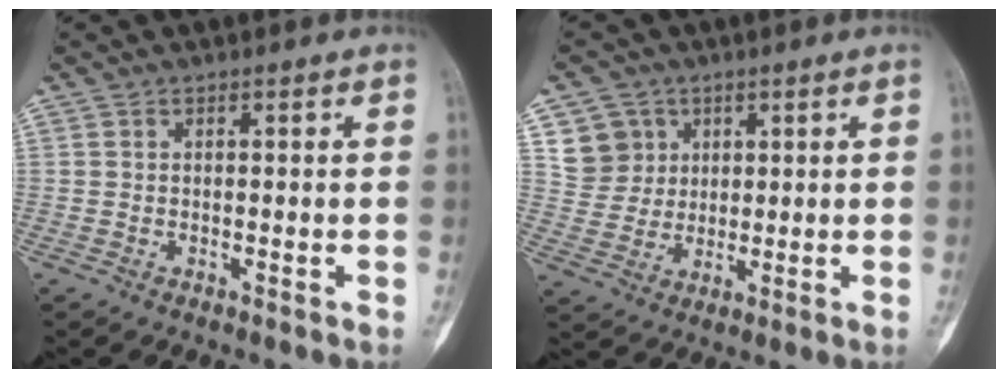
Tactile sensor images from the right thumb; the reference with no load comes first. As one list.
[{"total": 7.0, "force": [2.8, 6.3, 0.9], "torque": [0.013, -0.014, 0.055]}]